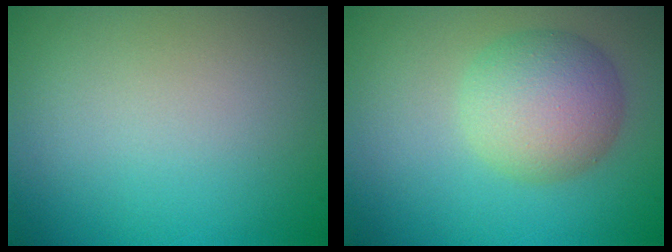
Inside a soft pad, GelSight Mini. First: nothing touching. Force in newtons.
{"total": 5.1, "press": 5.1, "slide": 0.2}